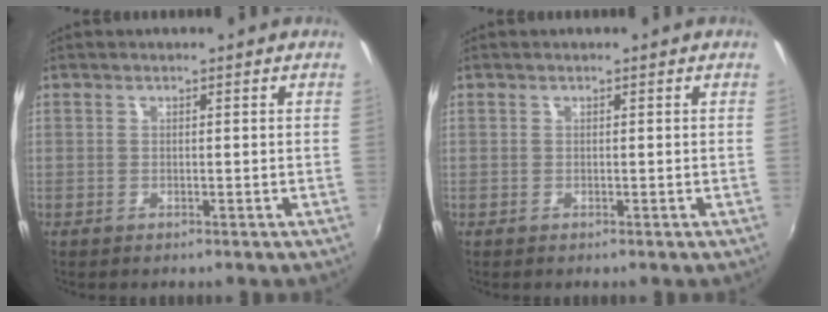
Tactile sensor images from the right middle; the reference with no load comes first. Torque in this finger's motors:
{"motor_torque": [-0.01, 0.00, -0.01, 0.00]}